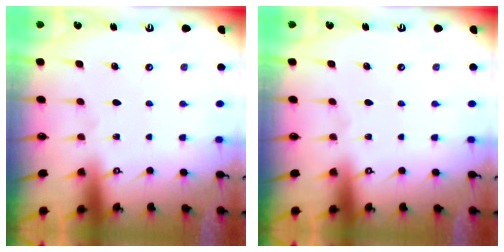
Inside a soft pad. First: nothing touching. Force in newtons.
{"total": 0.0}